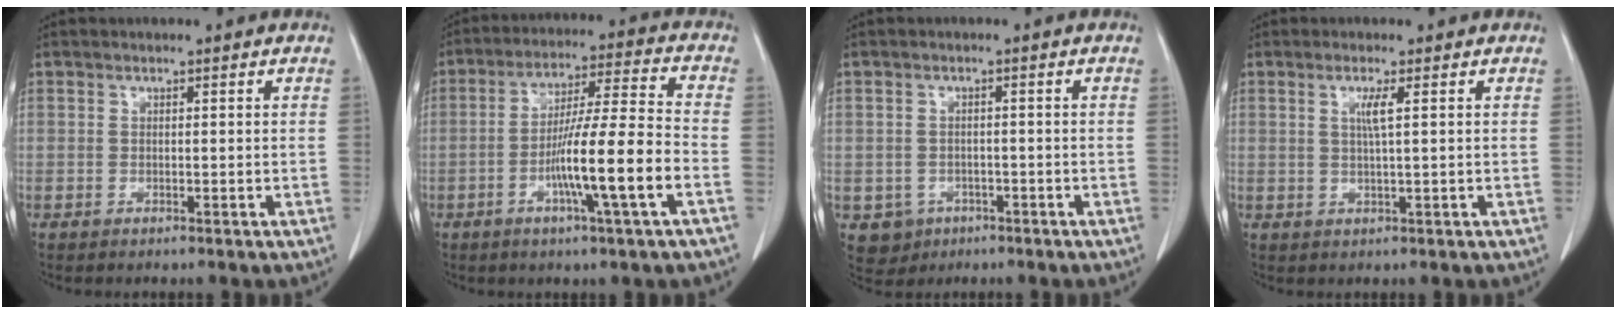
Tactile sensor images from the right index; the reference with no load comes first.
{"total": 12.6, "force": [-4.1, -0.7, 11.9], "torque": [-0.211, -0.001, -0.073]}
{"total": 3.7, "force": [-1.5, 3.3, 0.4], "torque": [-0.001, 0.009, -0.013]}
{"total": 2.3, "force": [0.6, -0.5, 2.1], "torque": [-0.047, 0.000, 0.013]}